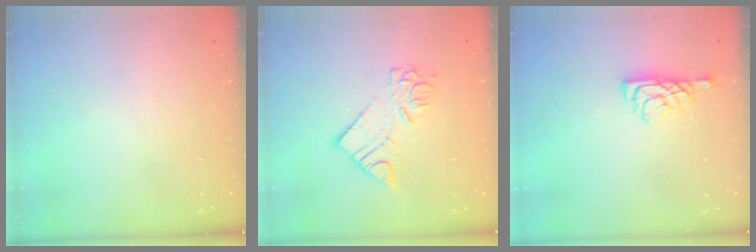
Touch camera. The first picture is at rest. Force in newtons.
{"total": 10.5, "press": 10.5, "slide": 0.8}
{"total": 5.1, "press": 5.1, "slide": 0.6}